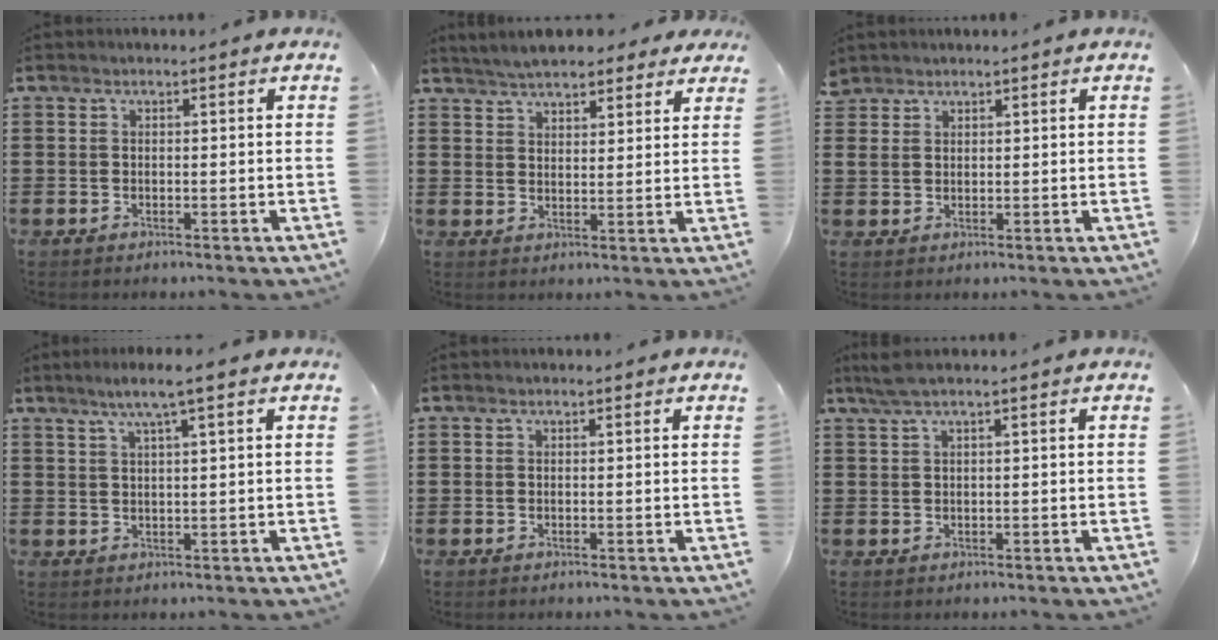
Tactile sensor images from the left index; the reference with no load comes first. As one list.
[{"total": 4.9, "force": [4.6, 1.4, 1.2], "torque": [-0.040, -0.006, 0.084]}, {"total": 1.9, "force": [1.5, 1.1, 0.1], "torque": [-0.008, 0.004, 0.031]}, {"total": 3.8, "force": [2.2, -0.3, 3.1], "torque": [-0.064, 0.002, 0.036]}, {"total": 0.0}, {"total": 2.0, "force": [1.0, 0.0, 1.8], "torque": [-0.036, -0.001, 0.017]}]